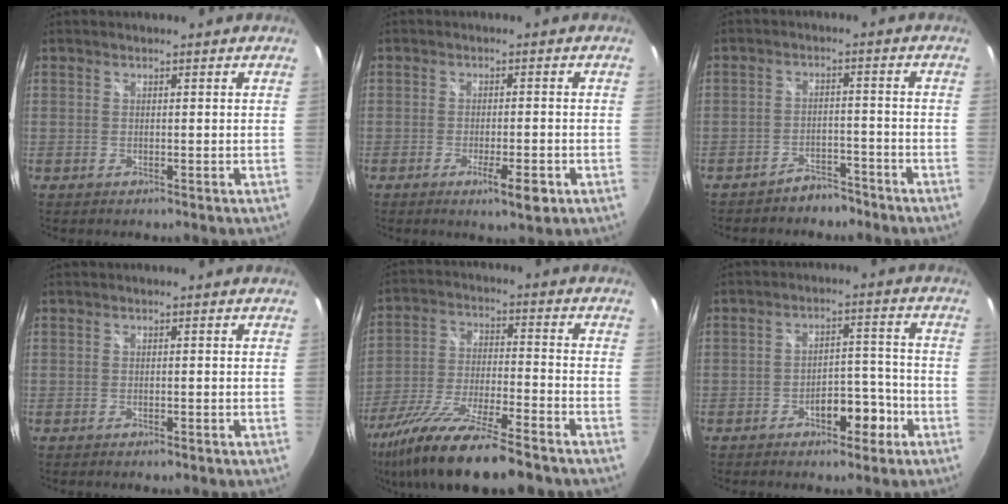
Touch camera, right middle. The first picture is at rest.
{"total": 5.1, "force": [-2.6, 1.0, 4.3], "torque": [-0.081, -0.014, -0.039]}
{"total": 4.6, "force": [-4.1, 2.0, 0.7], "torque": [-0.022, 0.014, -0.058]}
{"total": 0.8, "force": [-0.7, 0.3, 0.4], "torque": [-0.009, -0.003, -0.012]}
{"total": 19.4, "force": [-14.8, 3.3, 12.1], "torque": [-0.239, -0.049, -0.259]}
{"total": 6.4, "force": [-3.8, 3.3, 3.9], "torque": [-0.059, 0.016, -0.046]}